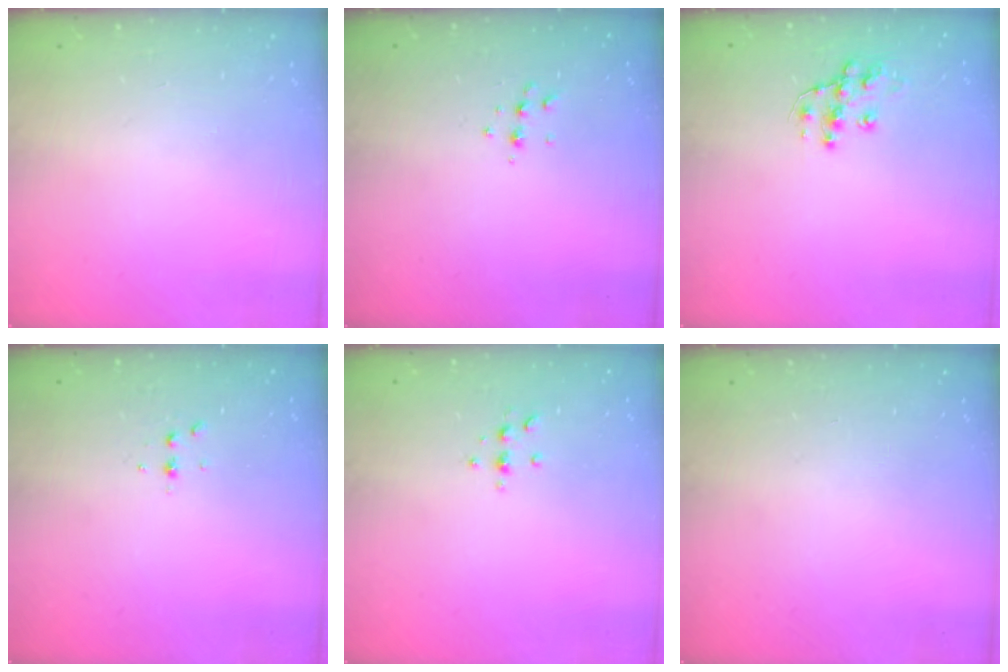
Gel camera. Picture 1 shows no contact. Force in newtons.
{"total": 4.7, "press": 4.6, "slide": 0.9}
{"total": 10.2, "press": 10.2, "slide": 0.8}
{"total": 3.5, "press": 3.5, "slide": 0.5}
{"total": 3.9, "press": 3.9, "slide": 0.6}
{"total": 0.0}